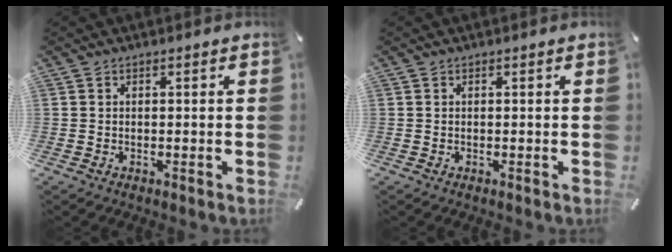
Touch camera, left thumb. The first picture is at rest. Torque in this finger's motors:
{"motor_torque": [-0.04, -0.03, 0.03, 0.03, 0.00]}